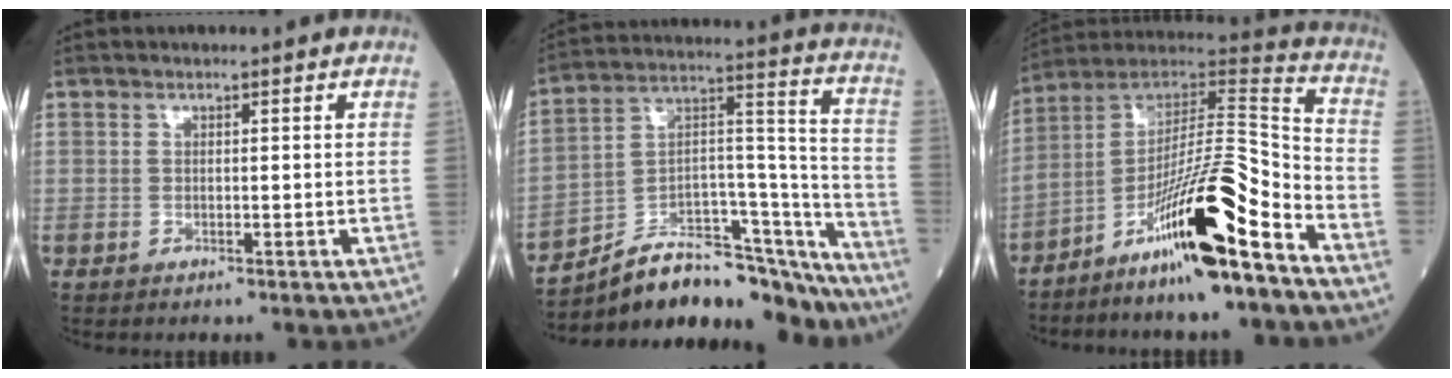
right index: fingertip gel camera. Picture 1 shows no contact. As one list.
[{"total": 24.1, "force": [-21.2, 6.1, 9.7], "torque": [-0.115, 0.046, -0.322]}, {"total": 18.5, "force": [-10.8, 1.6, 14.9], "torque": [-0.251, 0.006, -0.183]}]